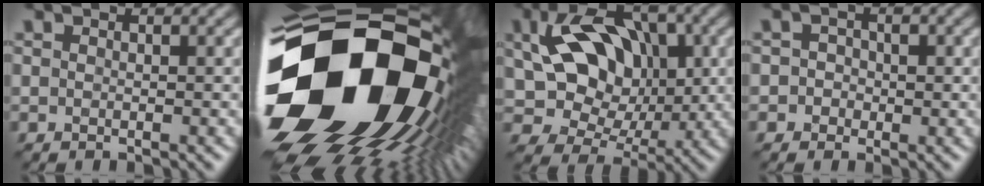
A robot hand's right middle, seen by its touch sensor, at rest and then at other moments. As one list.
[{"total": 22.3, "force": [-2.1, 14.1, 17.1], "torque": [-0.333, -0.091, -0.014]}, {"total": 9.7, "force": [1.3, 6.3, 7.2], "torque": [-0.136, -0.002, 0.021]}, {"total": 1.3, "force": [-0.5, 1.2, 0.2], "torque": [0.015, 0.005, -0.016]}]